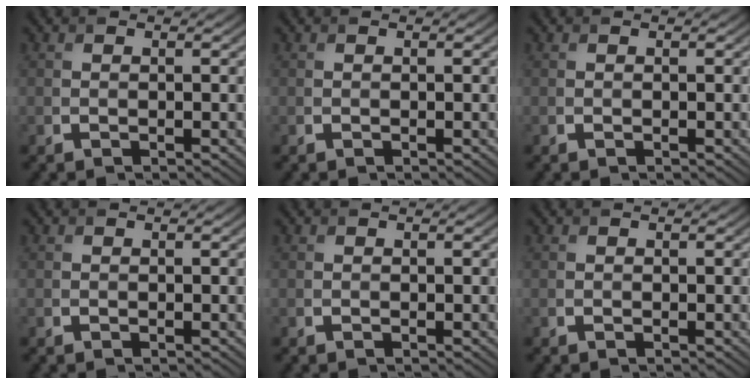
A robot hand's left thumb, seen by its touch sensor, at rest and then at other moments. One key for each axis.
{"total": 0.0}
{"total": 0.0}
{"total": 0.0}
{"total": 0.0}
{"total": 0.0}